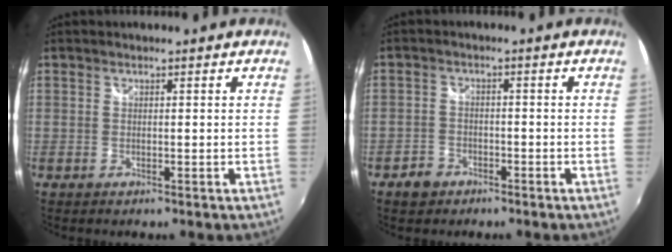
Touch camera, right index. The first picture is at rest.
{"total": 4.2, "force": [-2.8, 3.0, 0.9], "torque": [-0.035, 0.009, -0.049]}